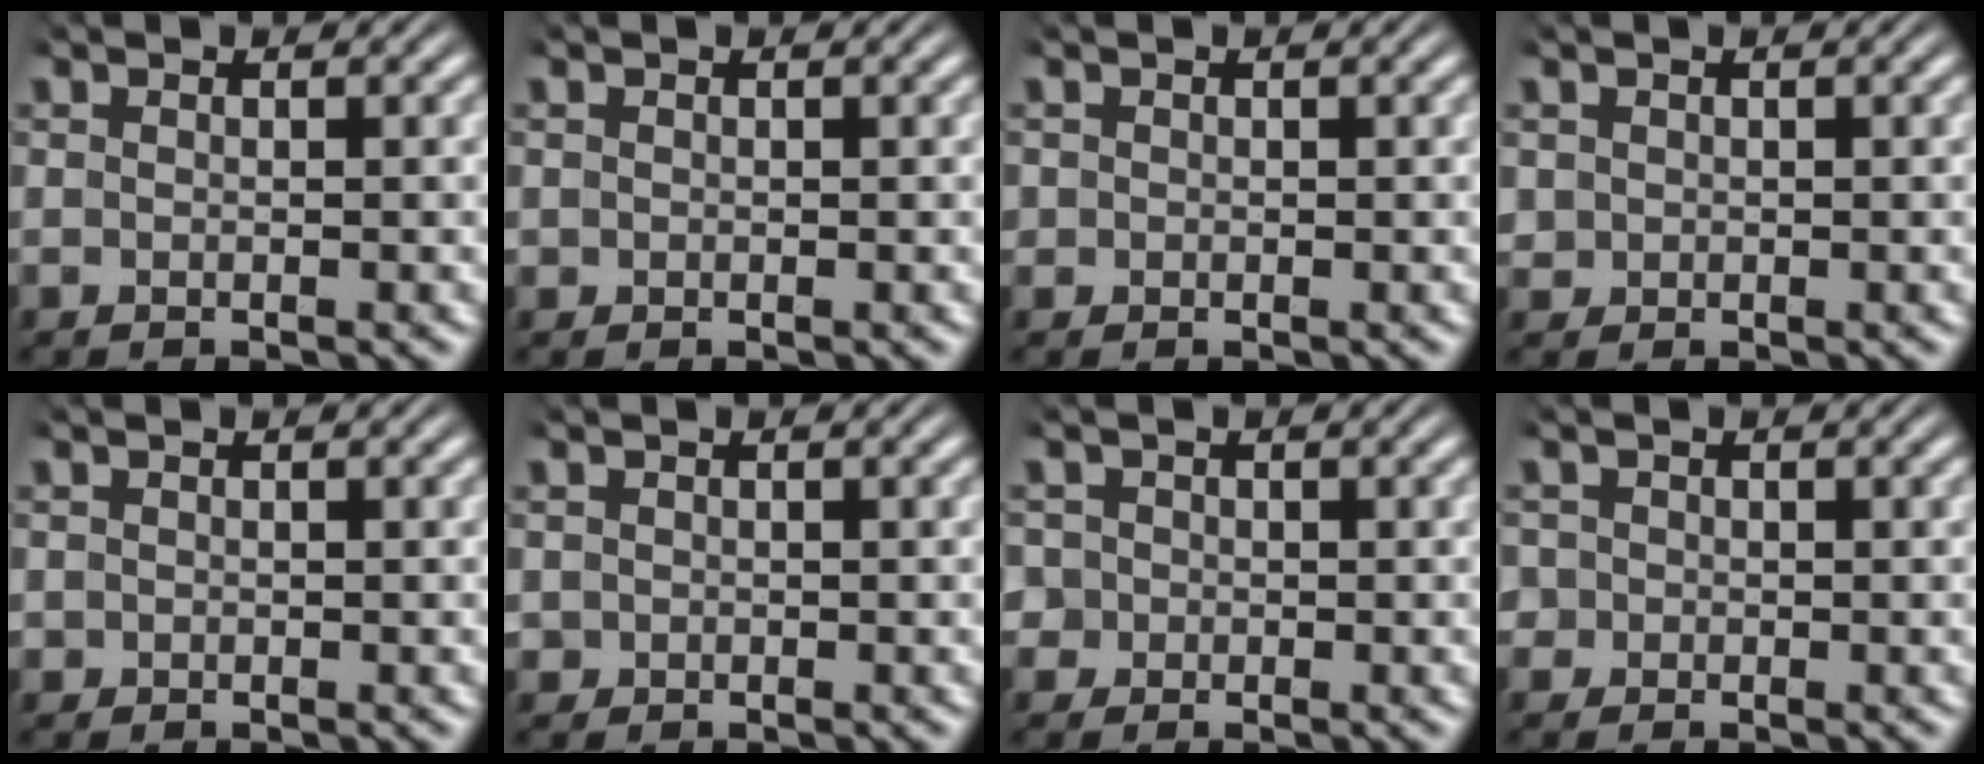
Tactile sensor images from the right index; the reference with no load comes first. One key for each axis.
{"total": 0.8, "fx": 0.0, "fy": 0.7, "fz": 0.4, "tx": -0.007, "ty": -0.007, "tz": 0.002}
{"total": 1.1, "fx": 0.0, "fy": 1.0, "fz": 0.5, "tx": -0.007, "ty": -0.007, "tz": 0.001}
{"total": 1.8, "fx": 0.1, "fy": 1.7, "fz": 0.8, "tx": -0.020, "ty": -0.009, "tz": 0.006}
{"total": 1.3, "fx": -0.1, "fy": 1.1, "fz": 0.5, "tx": -0.013, "ty": -0.010, "tz": 0.003}
{"total": 2.2, "fx": -0.3, "fy": 2.1, "fz": 0.8, "tx": -0.023, "ty": -0.016, "tz": 0.000}
{"total": 3.2, "fx": -0.8, "fy": 3.0, "fz": 0.9, "tx": -0.019, "ty": -0.018, "tz": -0.012}
{"total": 2.4, "fx": -0.7, "fy": 2.2, "fz": 0.6, "tx": -0.012, "ty": -0.016, "tz": -0.009}